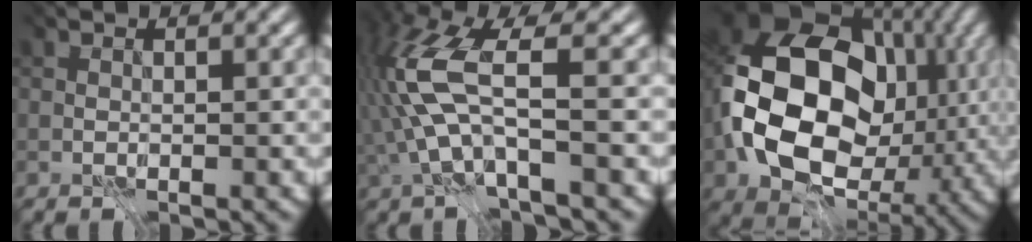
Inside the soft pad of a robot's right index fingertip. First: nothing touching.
{"total": 6.1, "force": [-2.2, 0.6, 5.7], "torque": [-0.156, -0.001, -0.023]}
{"total": 15.0, "force": [-2.0, 11.3, 9.7], "torque": [-0.199, -0.040, 0.000]}